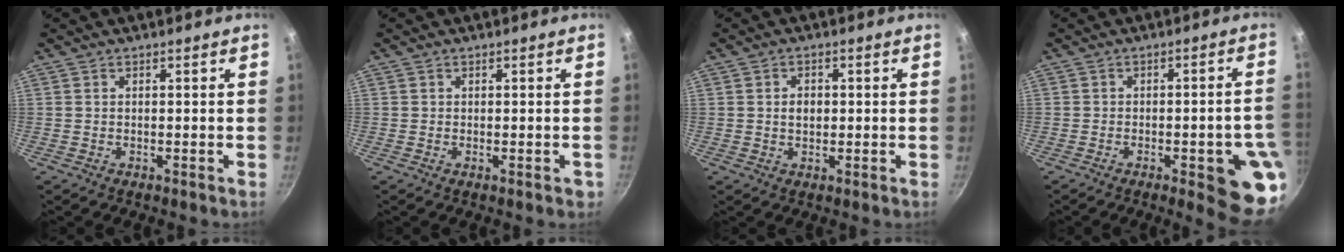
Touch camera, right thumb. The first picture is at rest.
{"total": 1.2, "force": [-0.3, 0.7, 0.9], "torque": [-0.004, 0.001, -0.007]}
{"total": 3.0, "force": [0.3, 2.1, 2.1], "torque": [-0.022, 0.004, 0.003]}
{"total": 11.8, "force": [-4.1, 3.1, 10.6], "torque": [-0.095, 0.019, -0.048]}